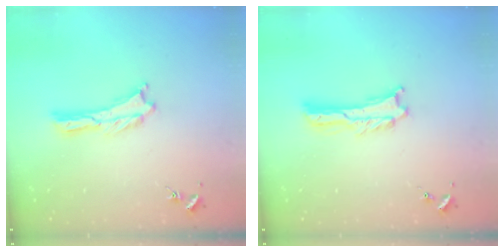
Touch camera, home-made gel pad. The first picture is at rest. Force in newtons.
{"total": 0.8, "press": 0.8, "slide": 0.2}